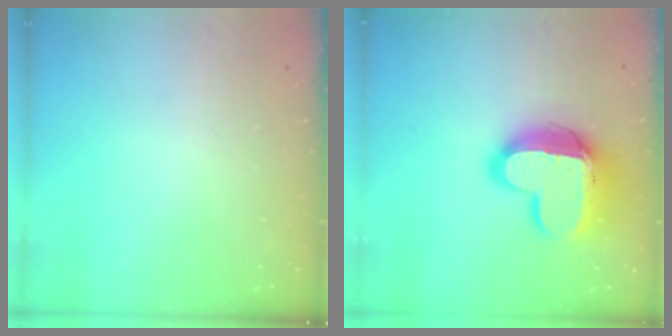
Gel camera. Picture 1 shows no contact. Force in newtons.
{"total": 17.0, "press": 17.0, "slide": 1.2}